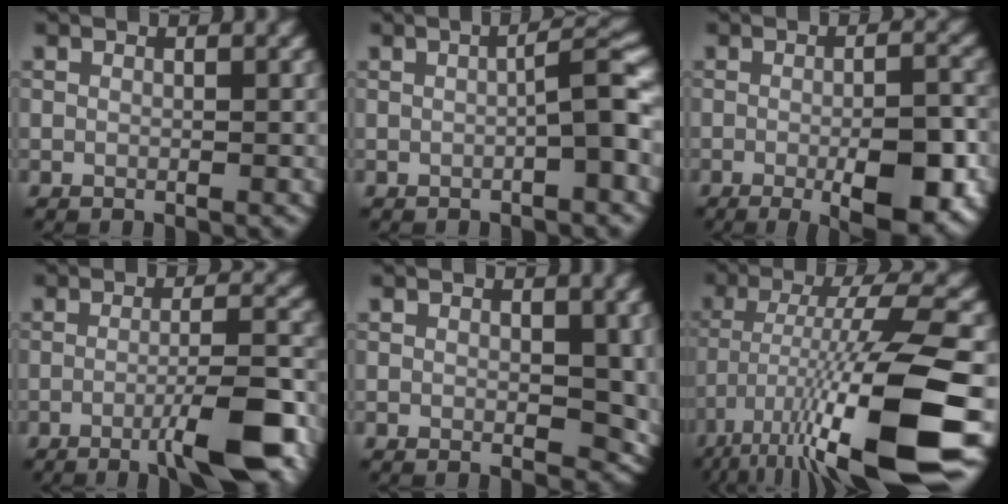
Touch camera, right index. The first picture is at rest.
{"total": 3.1, "force": [-0.8, 0.2, 3.0], "torque": [-0.046, 0.019, -0.017]}
{"total": 7.6, "force": [-2.4, 2.0, 6.9], "torque": [-0.104, -0.005, -0.033]}
{"total": 7.1, "force": [-3.3, 1.2, 6.2], "torque": [-0.095, 0.005, -0.055]}
{"total": 4.2, "force": [0.6, 2.4, 3.4], "torque": [-0.043, -0.004, 0.014]}
{"total": 15.4, "force": [-6.6, 2.8, 13.6], "torque": [-0.242, -0.006, -0.105]}